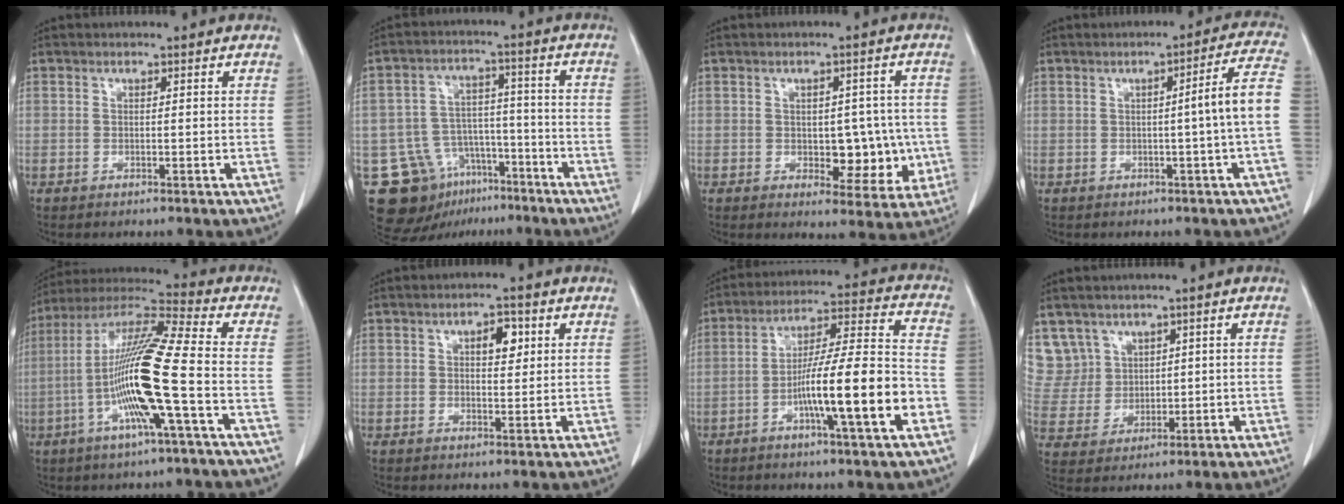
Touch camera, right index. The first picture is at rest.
{"total": 12.9, "force": [-7.6, 9.4, 4.6], "torque": [-0.081, 0.041, -0.112]}
{"total": 7.9, "force": [-0.9, 4.5, 6.5], "torque": [-0.060, 0.011, -0.001]}
{"total": 7.2, "force": [-0.9, -1.3, 7.0], "torque": [-0.084, 0.014, -0.014]}
{"total": 16.2, "force": [-3.7, -0.3, 15.8], "torque": [-0.311, -0.001, -0.083]}
{"total": 3.8, "force": [1.4, 1.7, 3.1], "torque": [-0.046, 0.004, 0.020]}
{"total": 15.6, "force": [-5.1, 0.4, 14.7], "torque": [-0.243, 0.005, -0.085]}
{"total": 8.6, "force": [5.0, 7.0, 0.0], "torque": [-0.010, 0.023, 0.119]}